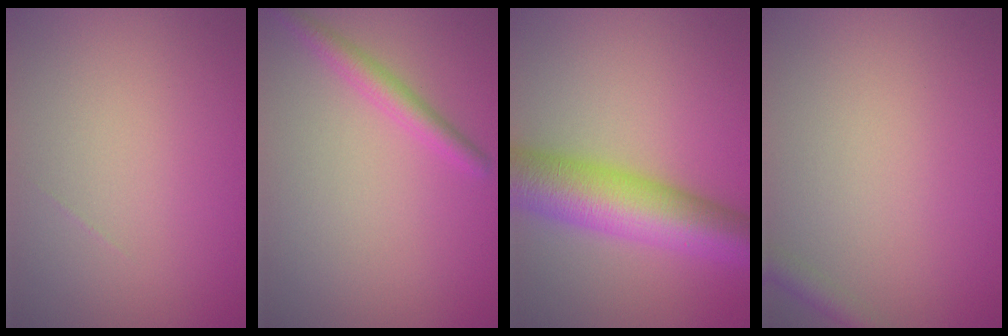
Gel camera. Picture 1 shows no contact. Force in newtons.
{"total": 2.1, "press": 2.1, "slide": 0.2}
{"total": 9.3, "press": 9.3, "slide": 0.3}
{"total": 1.4, "press": 1.3, "slide": 0.1}